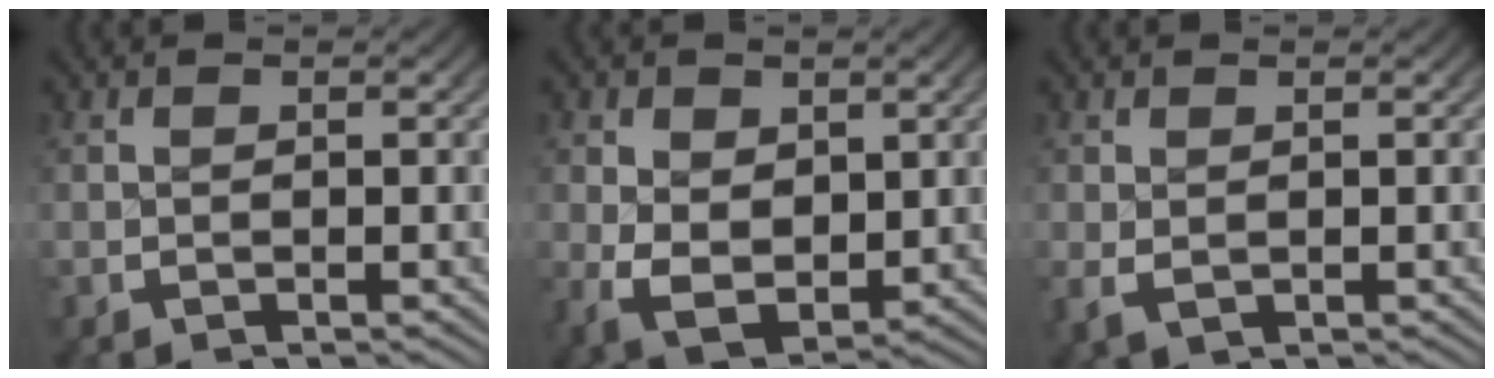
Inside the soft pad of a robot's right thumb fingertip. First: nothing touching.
{"total": 6.3, "force": [-0.9, 4.8, 3.9], "torque": [-0.100, -0.045, 0.006]}
{"total": 1.3, "force": [0.0, 1.0, 0.9], "torque": [-0.020, -0.006, 0.007]}